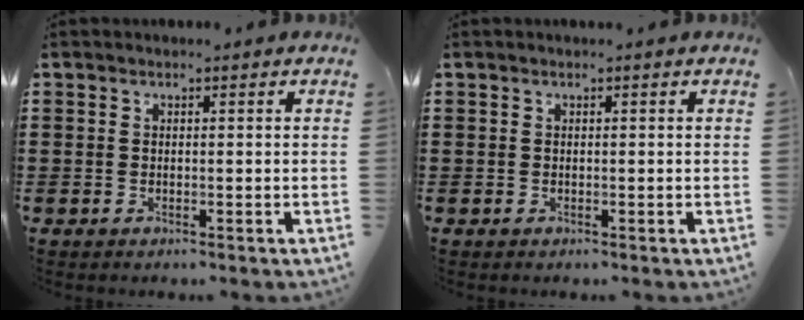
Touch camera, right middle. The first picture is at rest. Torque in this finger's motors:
{"motor_torque": [-0.12, -0.41, 0.00, 0.02]}